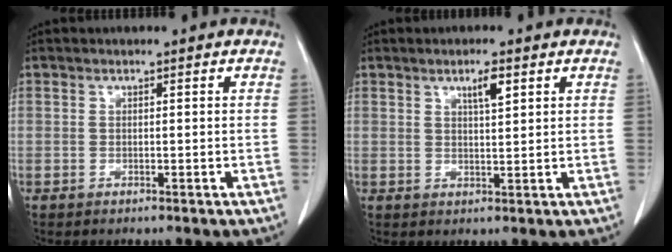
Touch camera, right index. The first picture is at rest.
{"total": 3.3, "force": [1.8, 0.5, 2.8], "torque": [-0.046, -0.003, 0.030]}